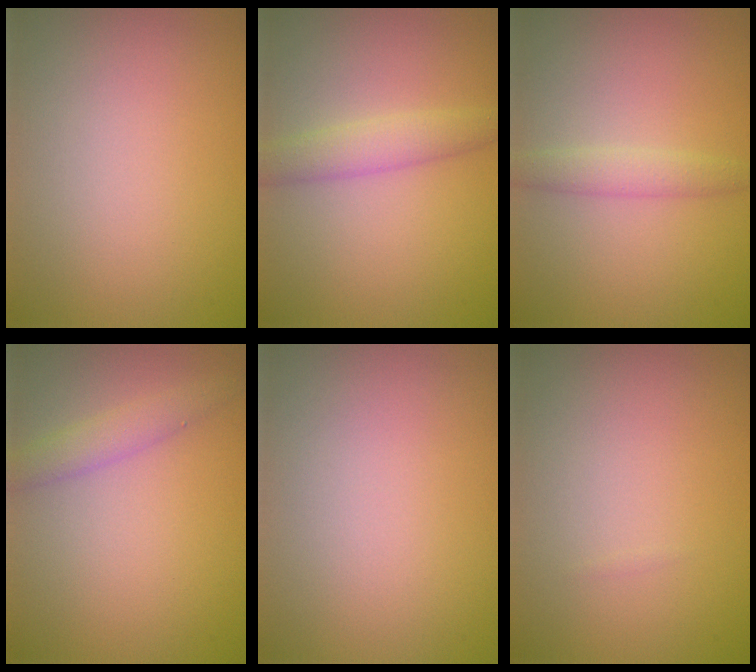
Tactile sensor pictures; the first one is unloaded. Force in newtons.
{"total": 2.6, "press": 2.6, "slide": 0.0}
{"total": 1.9, "press": 1.9, "slide": 0.2}
{"total": 1.9, "press": 1.9, "slide": 0.2}
{"total": 0.0}
{"total": 0.0}